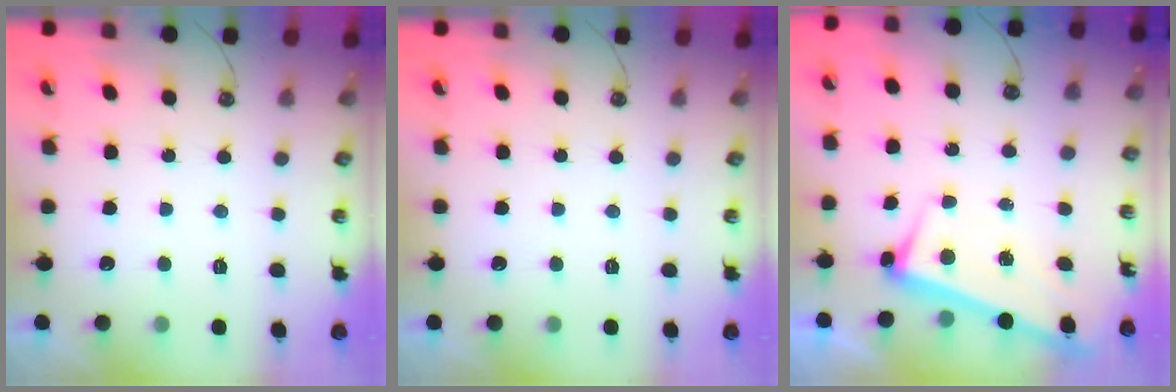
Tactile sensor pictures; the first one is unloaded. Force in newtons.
{"total": 0.0}
{"total": 2.6, "press": 2.5, "slide": 0.7}